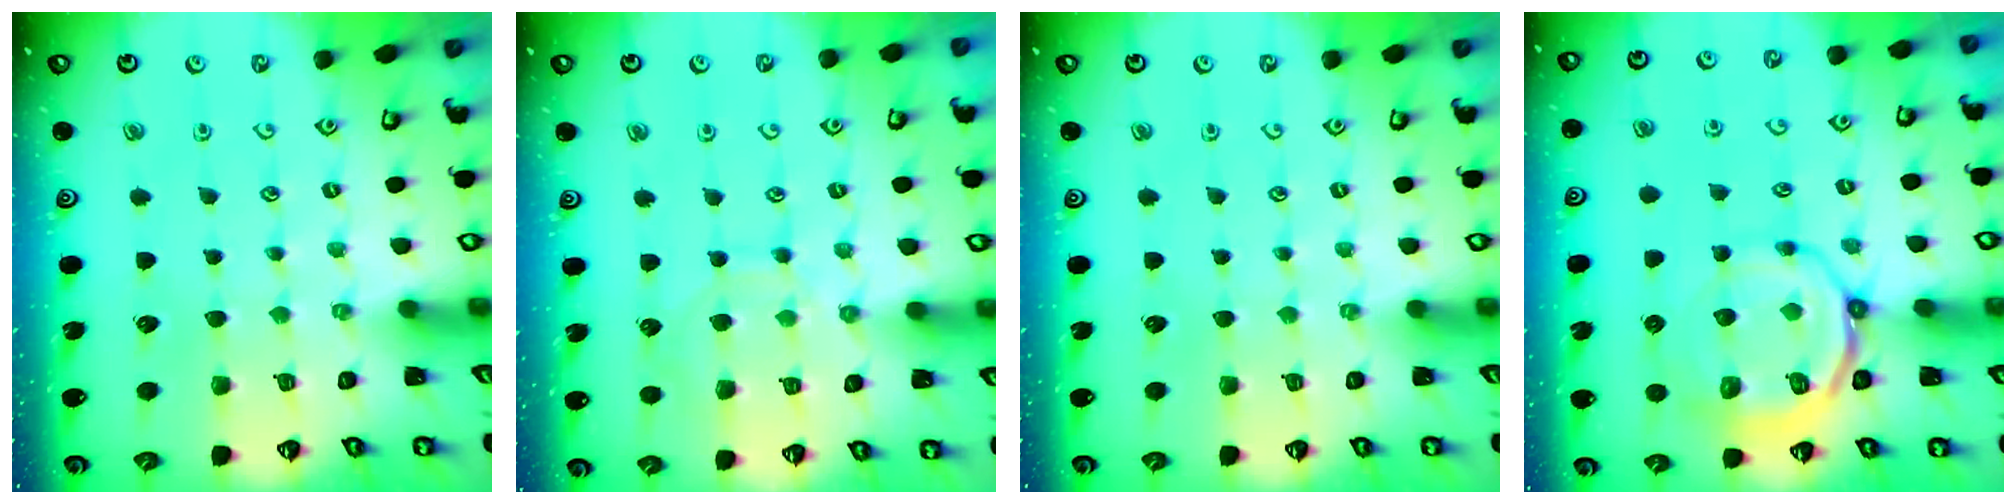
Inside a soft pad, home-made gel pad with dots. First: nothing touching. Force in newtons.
{"total": 8.7, "press": 8.6, "slide": 0.7}
{"total": 0.0}
{"total": 10.7, "press": 10.3, "slide": 2.8}